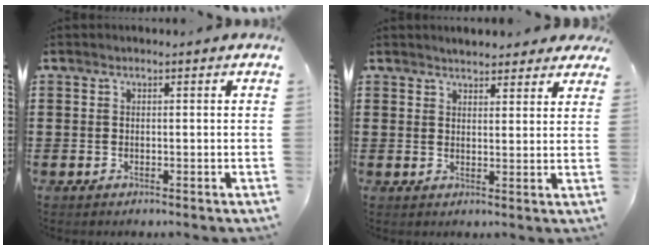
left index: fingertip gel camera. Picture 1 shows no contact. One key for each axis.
{"total": 2.9, "fx": 2.9, "fy": 0.6, "fz": 0.5, "tx": -0.016, "ty": -0.003, "tz": 0.053}